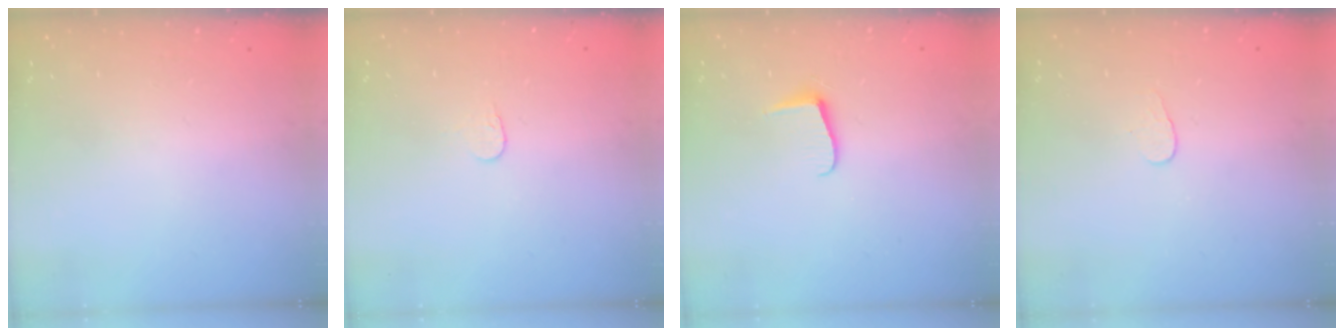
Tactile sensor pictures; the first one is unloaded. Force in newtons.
{"total": 3.7, "press": 3.7, "slide": 0.3}
{"total": 5.6, "press": 5.6, "slide": 0.7}
{"total": 3.9, "press": 3.9, "slide": 0.4}